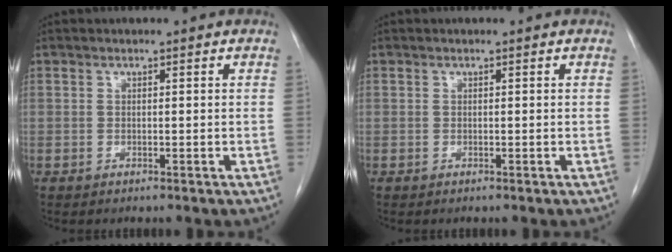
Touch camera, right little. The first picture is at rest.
{"total": 0.0}